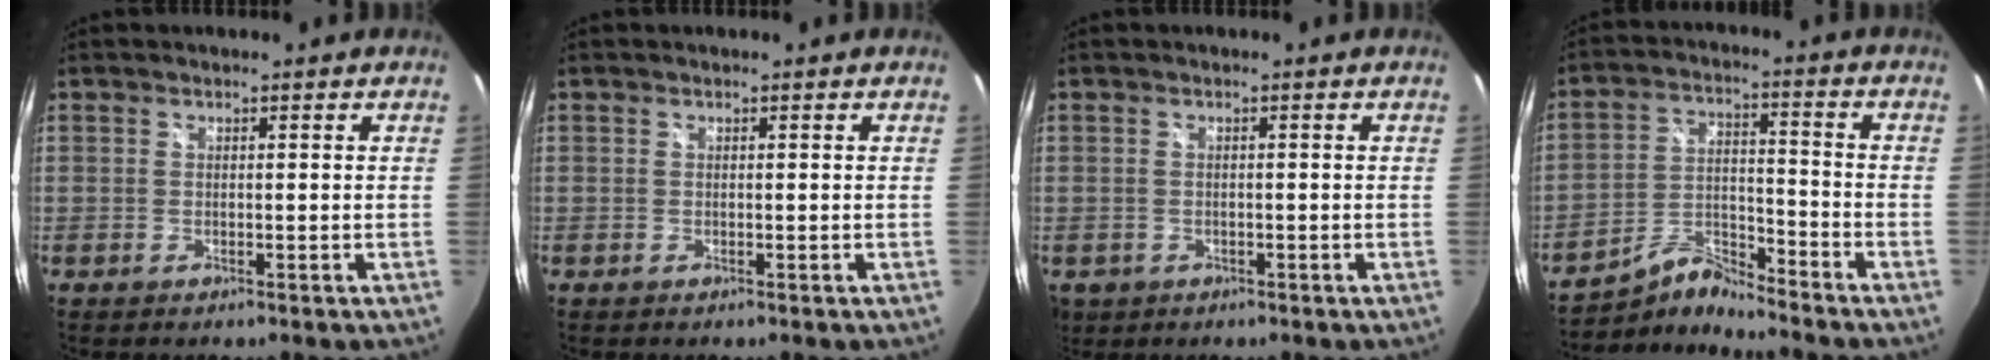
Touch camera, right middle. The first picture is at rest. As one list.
[{"total": 0.0}, {"total": 5.0, "force": [-2.0, 4.2, 2.0], "torque": [-0.052, -0.011, -0.025]}, {"total": 7.2, "force": [-7.2, -0.1, 0.7], "torque": [-0.022, 0.025, -0.144]}]